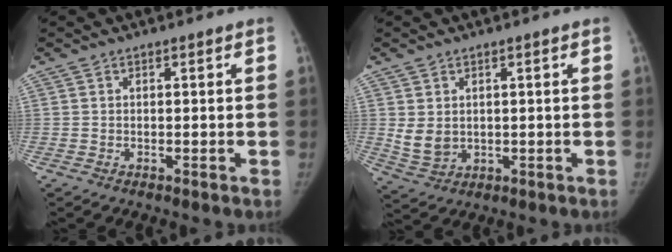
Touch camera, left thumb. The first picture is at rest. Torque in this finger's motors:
{"motor_torque": [0.64, 0.94, 0.43, -0.58, 0.03]}